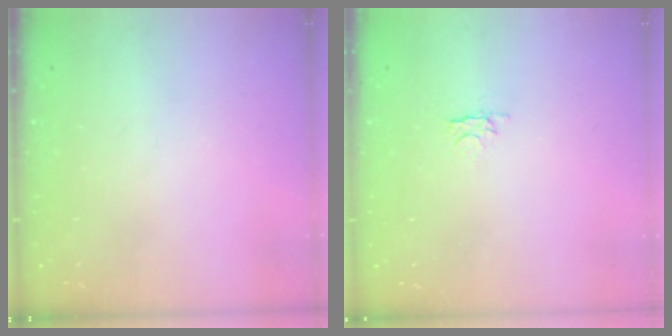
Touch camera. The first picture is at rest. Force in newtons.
{"total": 2.8, "press": 2.7, "slide": 0.4}